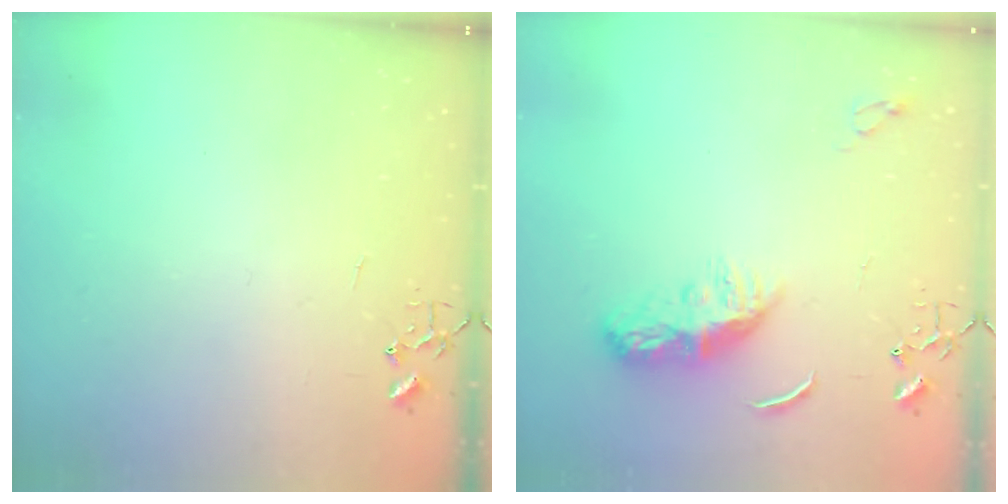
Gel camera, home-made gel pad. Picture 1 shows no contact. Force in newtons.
{"total": 8.7, "press": 8.7, "slide": 0.3}